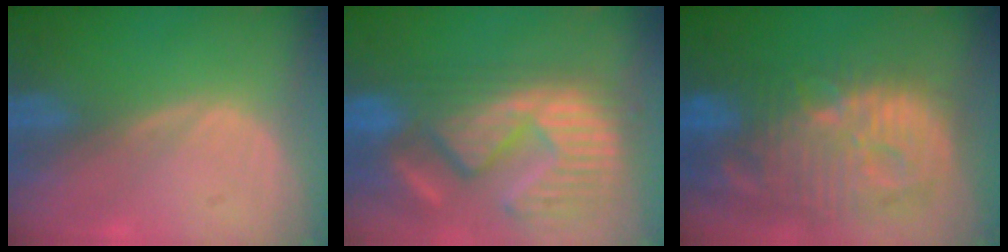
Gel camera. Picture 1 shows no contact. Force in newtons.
{"total": 14.9, "press": 12.4, "slide": 8.2}
{"total": 14.5, "press": 12.7, "slide": 7.1}